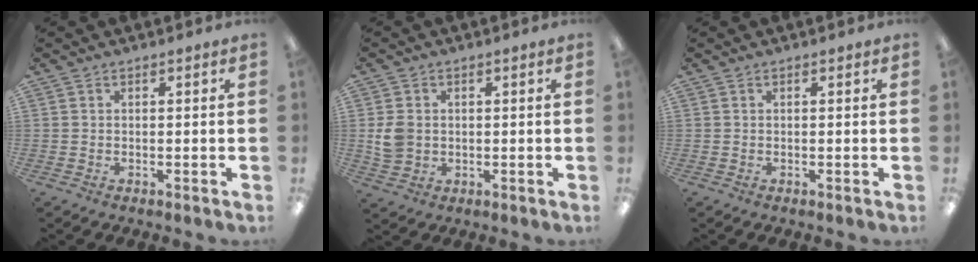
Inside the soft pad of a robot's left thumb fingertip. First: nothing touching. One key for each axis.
{"total": 5.2, "fx": 0.5, "fy": 4.5, "fz": 2.6, "tx": -0.049, "ty": 0.006, "tz": 0.013}
{"total": 0.0}